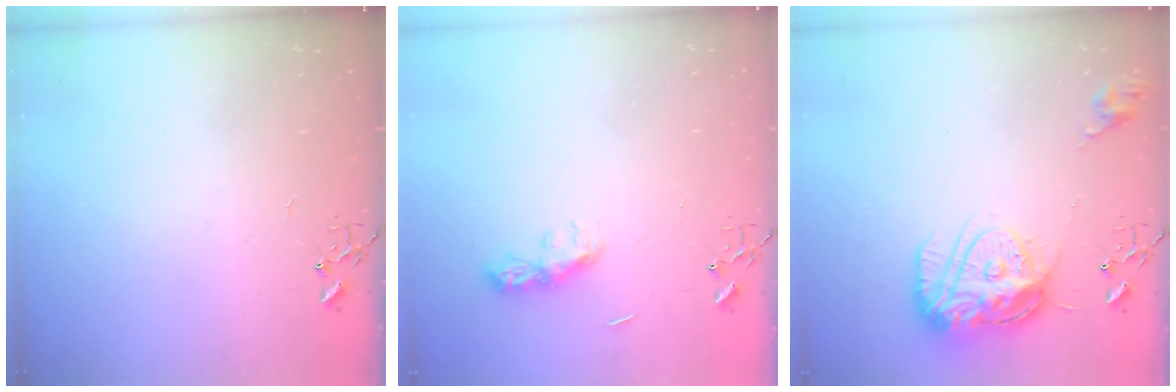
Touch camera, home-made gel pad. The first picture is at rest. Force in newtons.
{"total": 7.8, "press": 7.8, "slide": 0.4}
{"total": 15.2, "press": 15.1, "slide": 1.5}